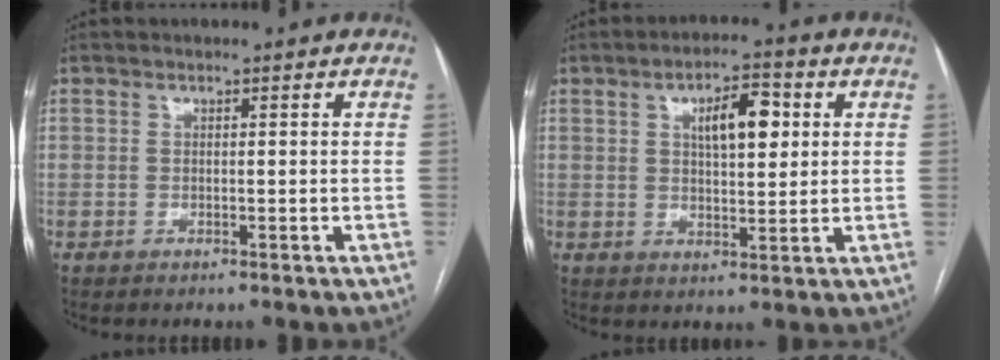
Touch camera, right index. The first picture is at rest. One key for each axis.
{"total": 7.4, "fx": 2.3, "fy": 2.6, "fz": 6.6, "tx": -0.106, "ty": 0.013, "tz": 0.038}